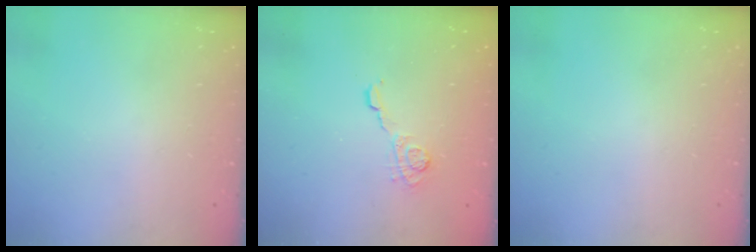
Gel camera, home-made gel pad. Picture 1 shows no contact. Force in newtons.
{"total": 5.8, "press": 5.7, "slide": 0.8}
{"total": 0.0}